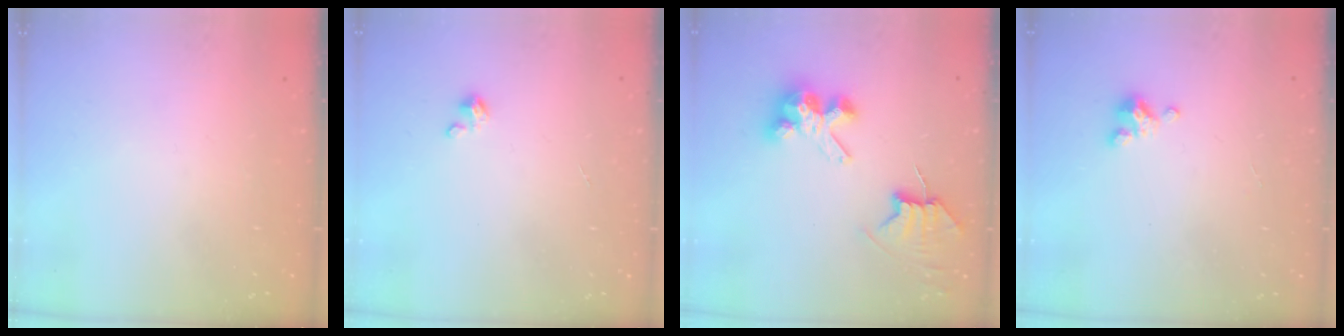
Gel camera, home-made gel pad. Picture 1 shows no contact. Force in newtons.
{"total": 1.4, "press": 1.4, "slide": 0.3}
{"total": 7.8, "press": 7.7, "slide": 0.6}
{"total": 3.4, "press": 3.4, "slide": 0.2}